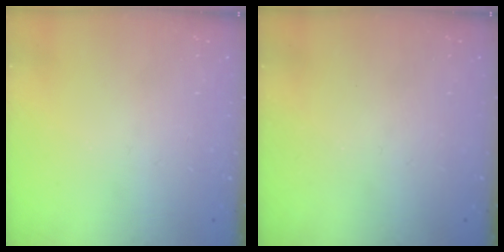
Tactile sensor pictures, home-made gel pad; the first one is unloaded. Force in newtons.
{"total": 0.0}